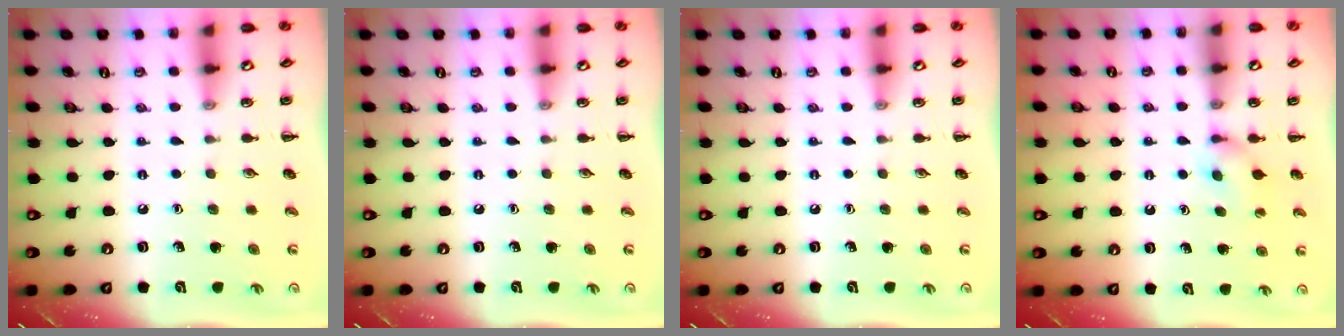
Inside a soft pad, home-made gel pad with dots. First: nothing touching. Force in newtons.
{"total": 0.0}
{"total": 0.0}
{"total": 4.4, "press": 4.2, "slide": 1.2}